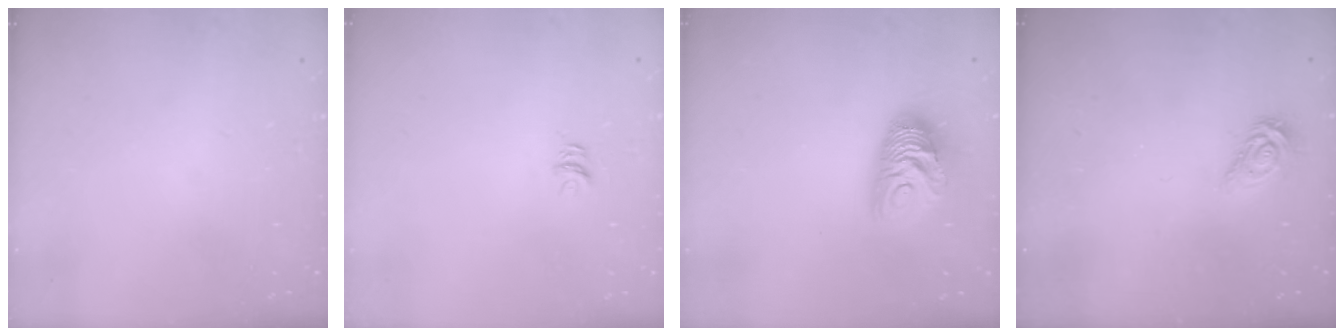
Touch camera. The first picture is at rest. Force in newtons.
{"total": 3.5, "press": 3.5, "slide": 0.3}
{"total": 10.1, "press": 10.1, "slide": 1.2}
{"total": 6.4, "press": 6.4, "slide": 0.2}